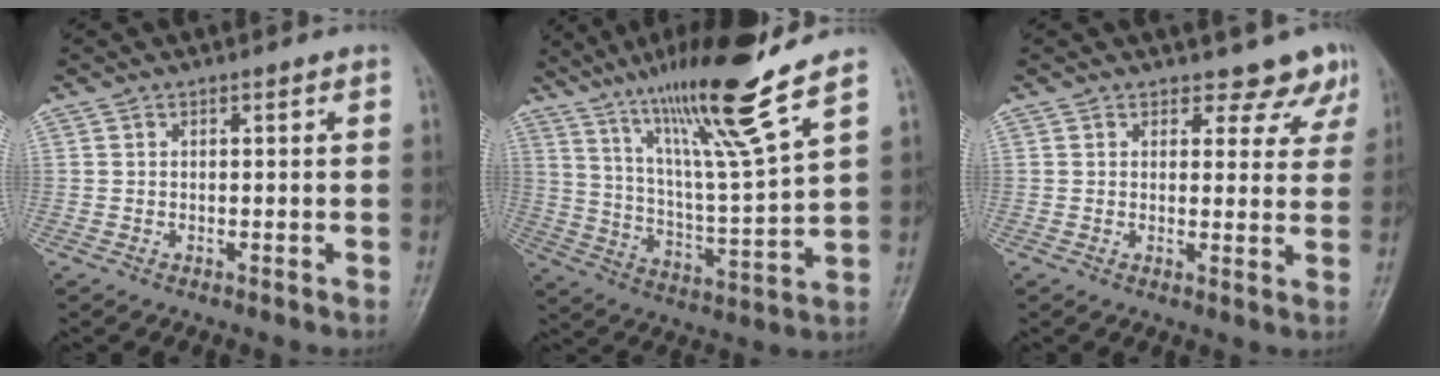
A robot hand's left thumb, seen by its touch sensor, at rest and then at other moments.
{"total": 18.6, "force": [12.8, 0.0, 13.5], "torque": [-0.219, -0.065, 0.224]}
{"total": 6.0, "force": [5.1, 3.0, 1.0], "torque": [0.025, -0.031, 0.048]}